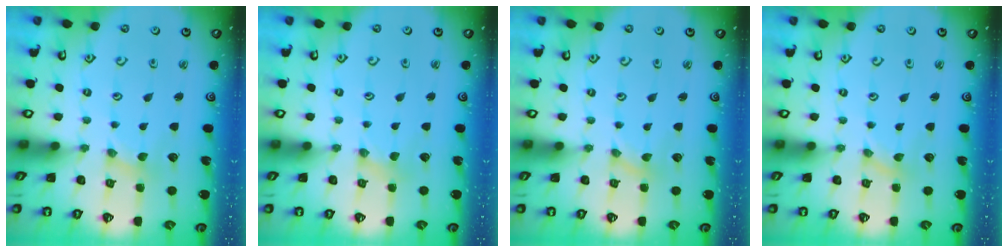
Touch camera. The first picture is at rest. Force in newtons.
{"total": 0.7, "press": 0.7, "slide": 0.1}
{"total": 0.0}
{"total": 0.0}